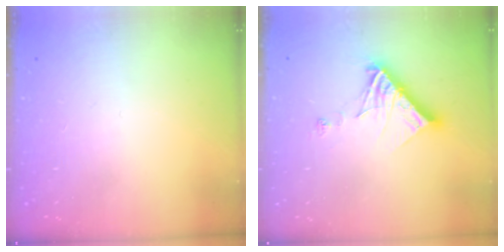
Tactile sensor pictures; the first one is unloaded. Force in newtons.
{"total": 12.6, "press": 12.6, "slide": 1.4}